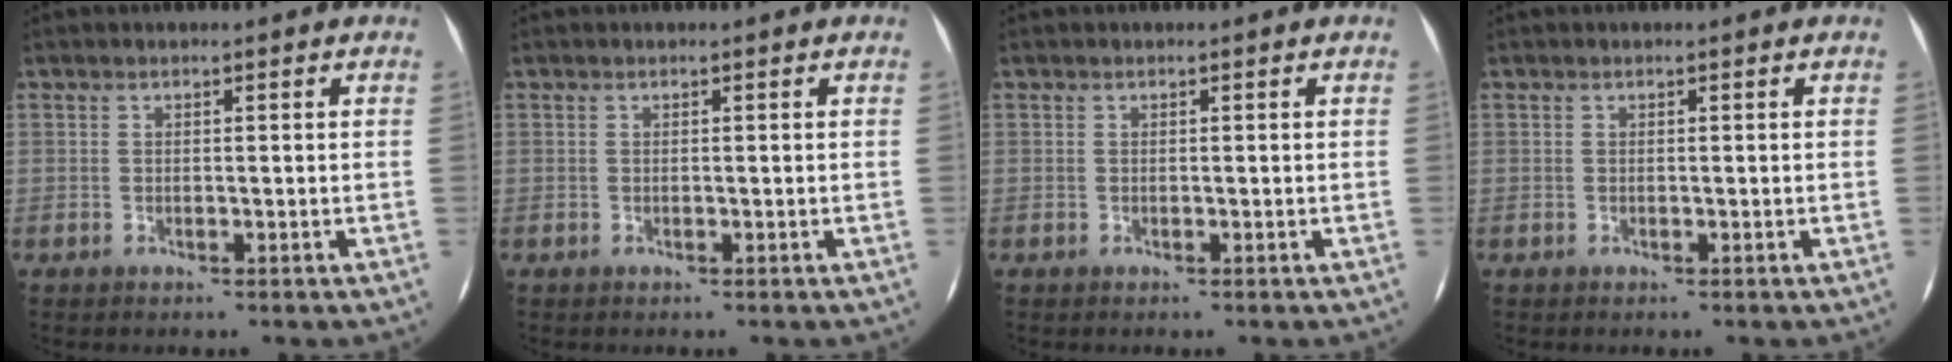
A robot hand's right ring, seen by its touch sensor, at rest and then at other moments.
{"total": 0.0}
{"total": 0.0}
{"total": 0.0}